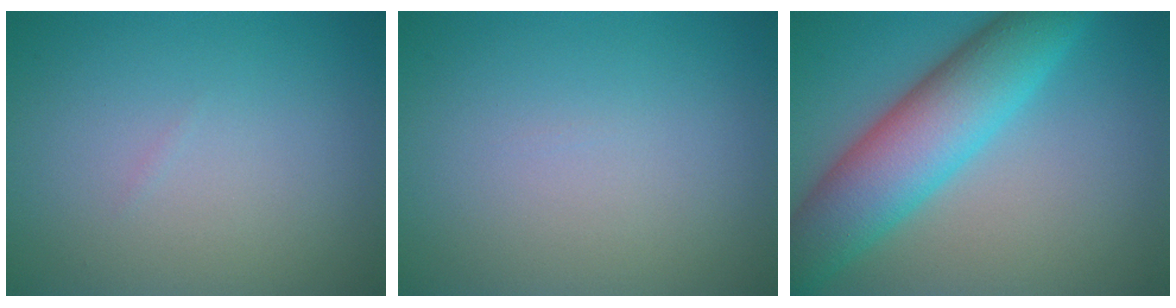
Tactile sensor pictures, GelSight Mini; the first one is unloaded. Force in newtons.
{"total": 0.0}
{"total": 8.9, "press": 8.9, "slide": 0.2}